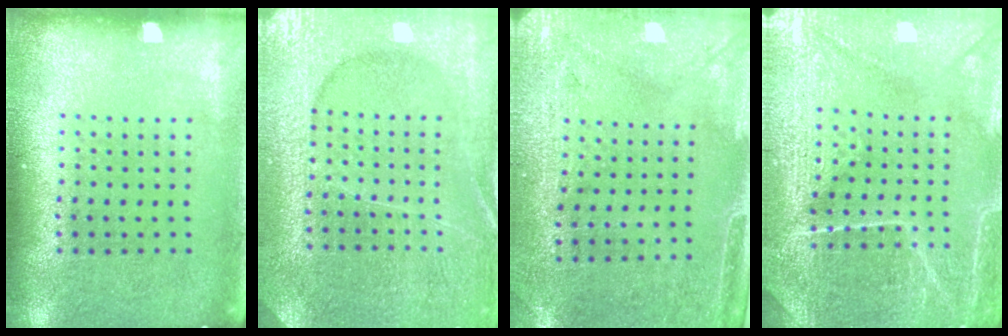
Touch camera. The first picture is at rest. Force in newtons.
{"total": 4.0, "press": 3.9, "slide": 1.1}
{"total": 3.0, "press": 2.4, "slide": 1.7}
{"total": 4.3, "press": 4.2, "slide": 0.9}